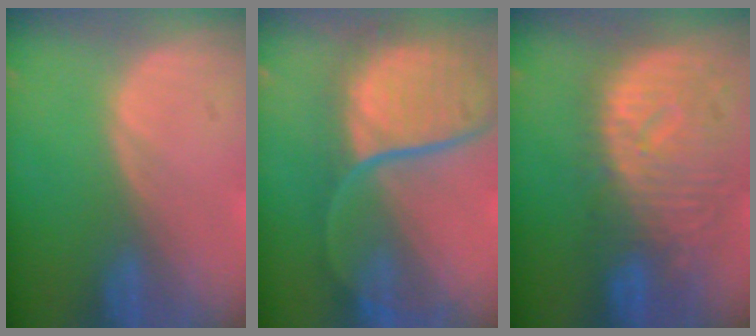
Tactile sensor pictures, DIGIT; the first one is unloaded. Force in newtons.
{"total": 12.0, "press": 9.9, "slide": 6.9}
{"total": 10.8, "press": 9.6, "slide": 4.9}